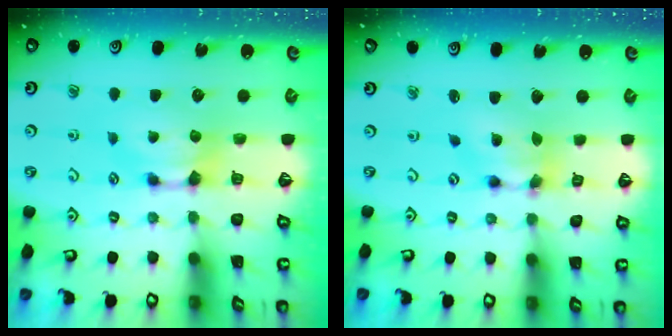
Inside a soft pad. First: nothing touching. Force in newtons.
{"total": 5.3, "press": 4.9, "slide": 1.8}